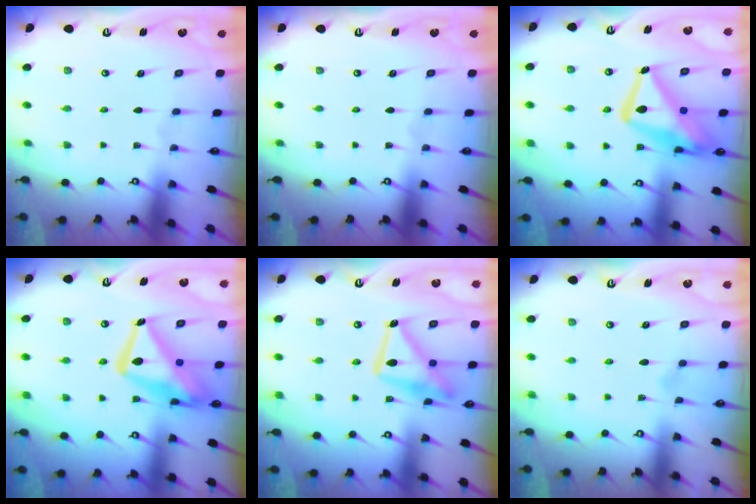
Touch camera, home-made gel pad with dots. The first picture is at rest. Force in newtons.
{"total": 0.0}
{"total": 18.8, "press": 18.7, "slide": 1.9}
{"total": 18.8, "press": 18.7, "slide": 1.9}
{"total": 16.7, "press": 16.6, "slide": 1.1}
{"total": 7.3, "press": 7.3, "slide": 0.4}